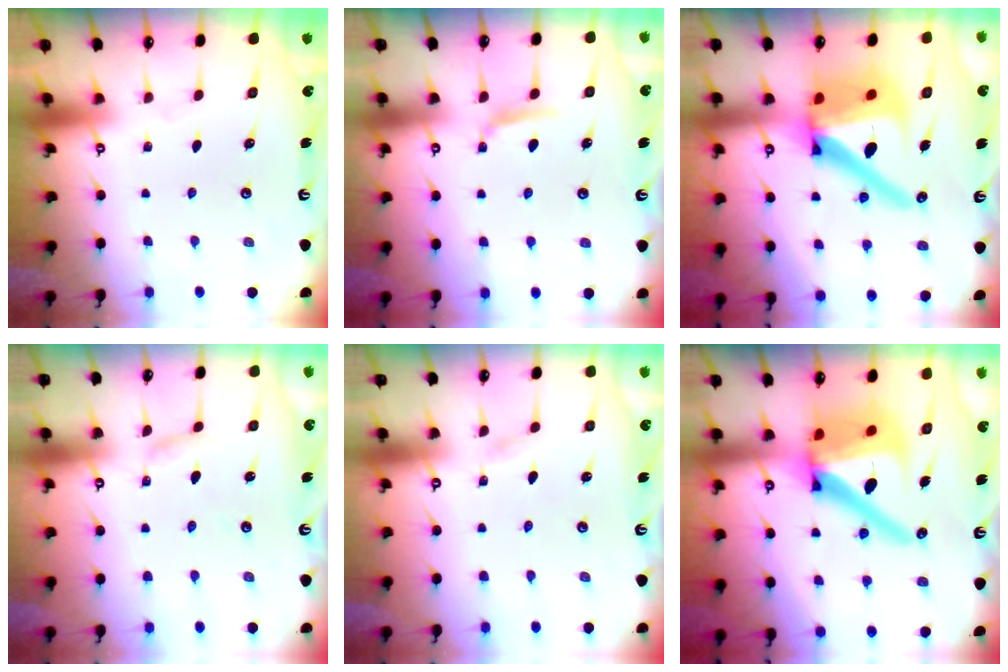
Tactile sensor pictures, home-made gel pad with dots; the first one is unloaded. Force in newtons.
{"total": 5.3, "press": 5.2, "slide": 0.9}
{"total": 20.2, "press": 20.1, "slide": 2.1}
{"total": 2.3, "press": 2.3, "slide": 0.2}
{"total": 1.1, "press": 1.1, "slide": 0.1}
{"total": 20.2, "press": 20.1, "slide": 2.1}